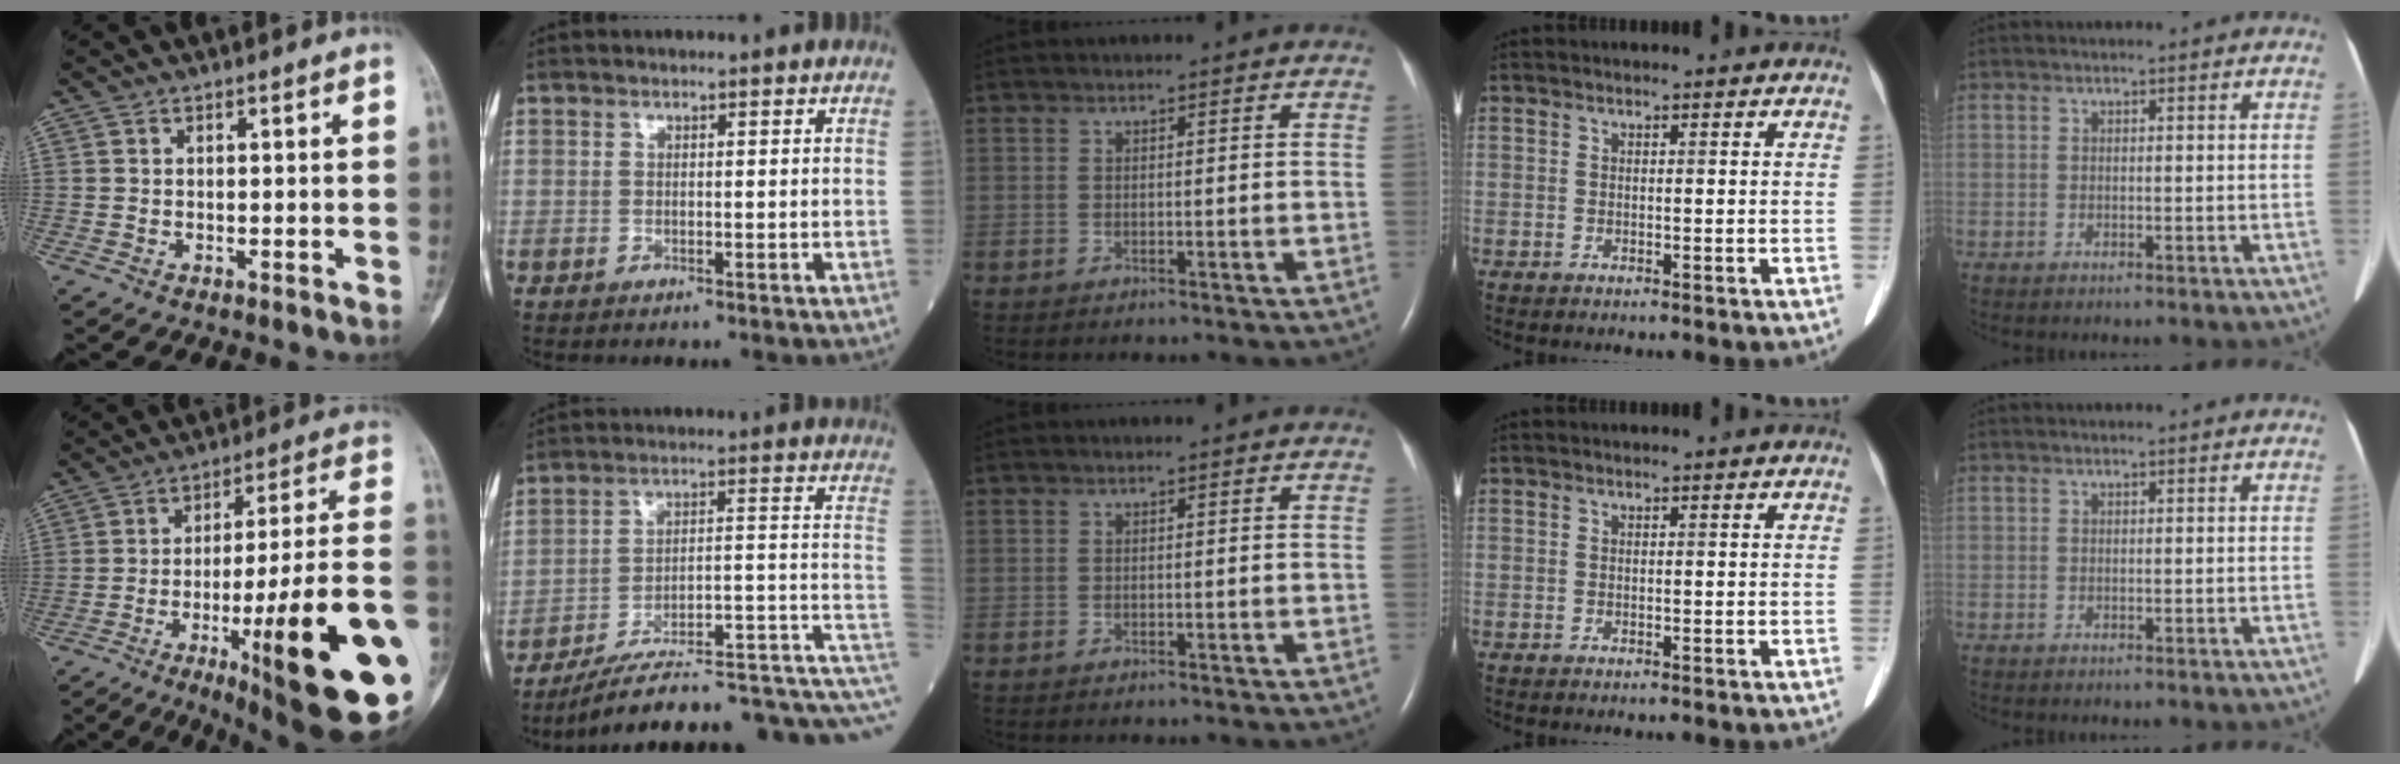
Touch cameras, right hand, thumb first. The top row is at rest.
{"thumb": {"total": 29.0, "force": [-9.5, 4.1, 27.1], "torque": [-0.334, 0.021, -0.139]}, "index": {"total": 19.2, "force": [-10.8, 2.9, 15.6], "torque": [-0.145, 0.076, -0.150]}}